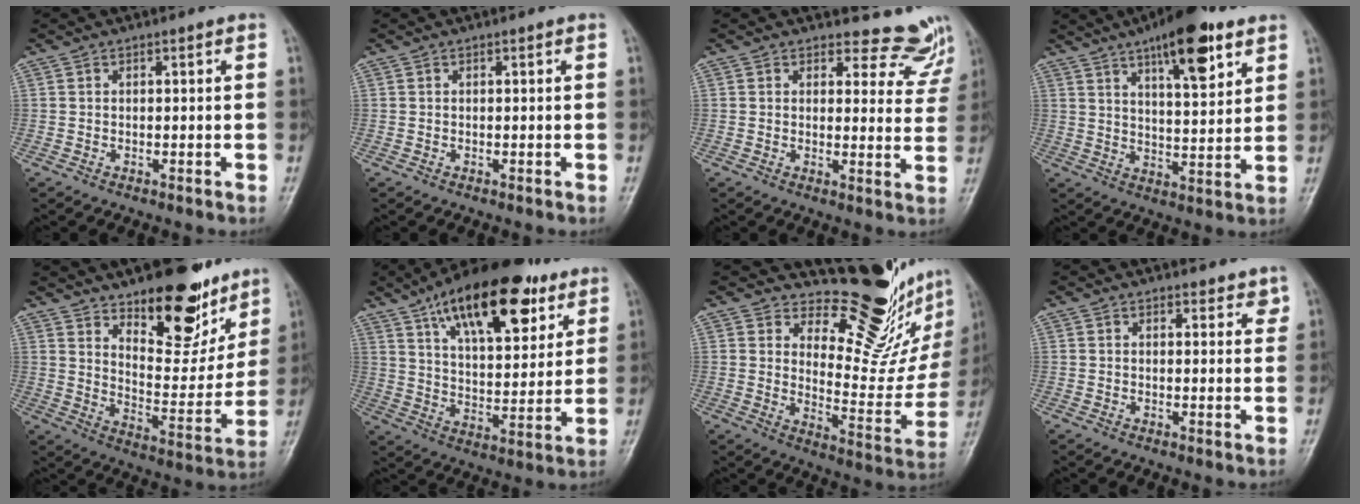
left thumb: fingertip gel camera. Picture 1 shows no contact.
{"total": 0.0}
{"total": 9.0, "force": [8.4, 3.0, -0.4], "torque": [0.049, -0.076, 0.075]}
{"total": 14.4, "force": [8.4, 4.7, 10.7], "torque": [-0.135, -0.037, 0.126]}
{"total": 19.3, "force": [13.1, 8.2, 11.5], "torque": [-0.102, -0.094, 0.200]}
{"total": 23.0, "force": [12.8, 10.0, 16.3], "torque": [-0.227, -0.032, 0.210]}
{"total": 18.1, "force": [14.4, 6.5, 8.9], "torque": [-0.056, -0.135, 0.191]}
{"total": 3.1, "force": [2.6, 1.5, 0.7], "torque": [0.017, -0.014, 0.028]}